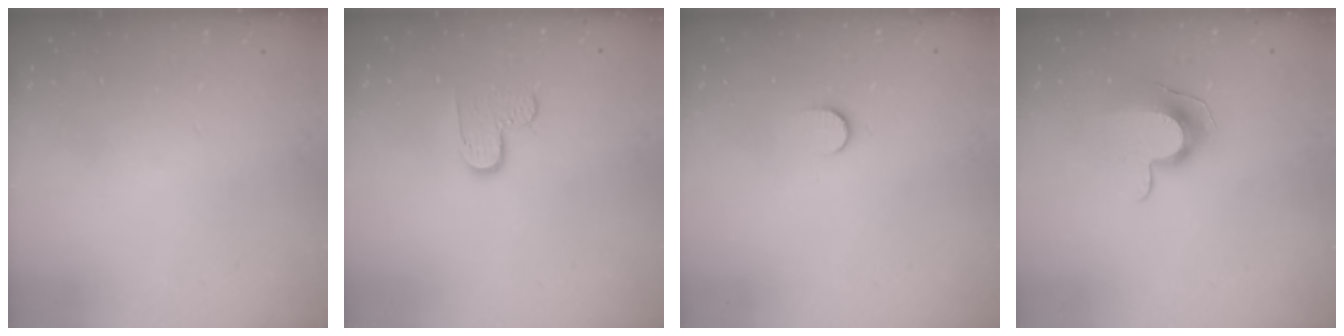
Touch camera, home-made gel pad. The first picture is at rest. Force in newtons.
{"total": 6.1, "press": 6.1, "slide": 0.3}
{"total": 5.2, "press": 5.2, "slide": 0.5}
{"total": 9.5, "press": 9.5, "slide": 0.5}